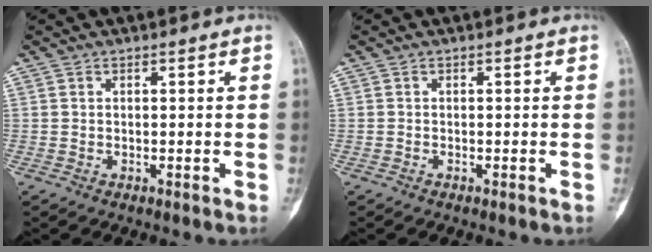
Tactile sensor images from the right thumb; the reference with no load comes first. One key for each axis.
{"total": 0.0}